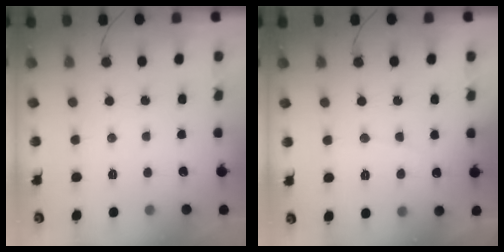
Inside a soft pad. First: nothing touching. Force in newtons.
{"total": 4.8, "press": 4.8, "slide": 0.3}